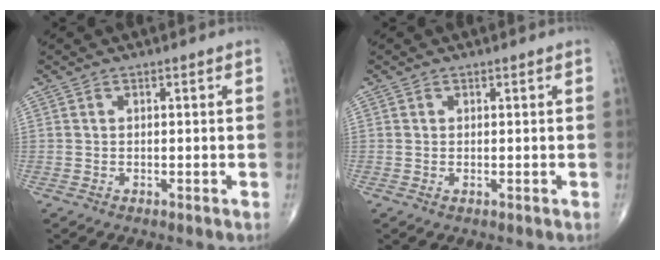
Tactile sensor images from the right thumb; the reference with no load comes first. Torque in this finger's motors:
{"motor_torque": [-0.33, 0.09, -0.36, -0.14, 0.03]}